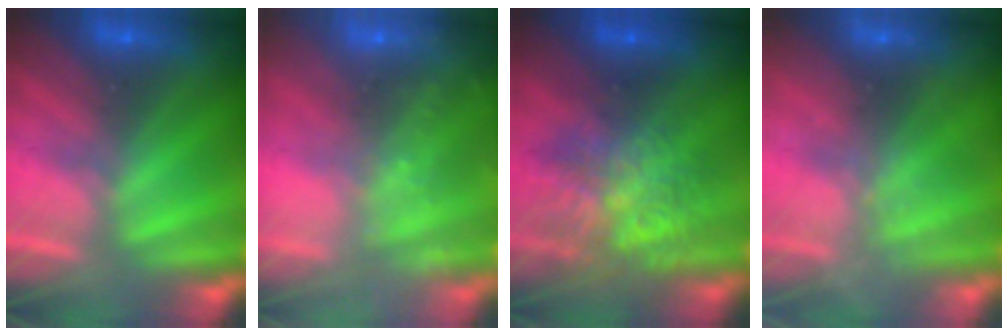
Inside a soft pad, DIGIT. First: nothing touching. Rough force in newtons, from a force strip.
{"total": 9.6}
{"total": 9.3}
{"total": 2.3}